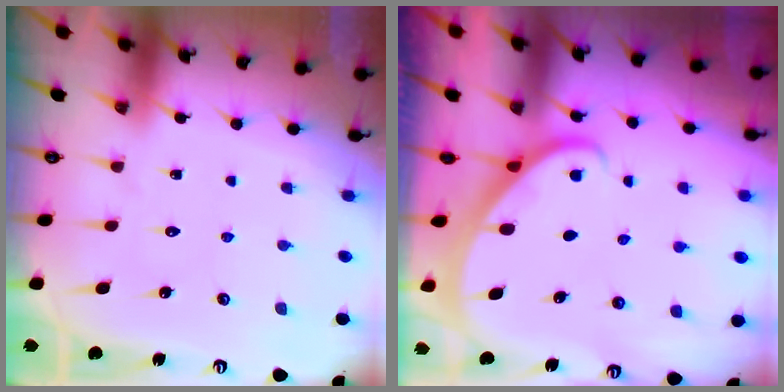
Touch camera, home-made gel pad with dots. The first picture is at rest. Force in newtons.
{"total": 2.2, "press": 2.2, "slide": 0.1}